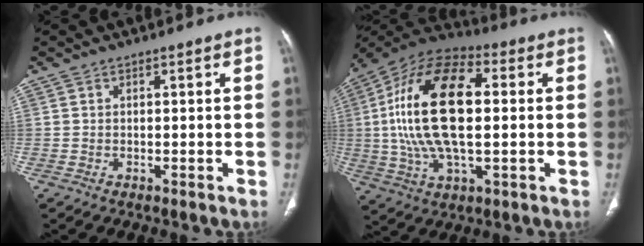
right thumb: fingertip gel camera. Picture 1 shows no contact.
{"total": 22.5, "force": [1.6, 10.8, 19.6], "torque": [-0.380, 0.016, 0.022]}